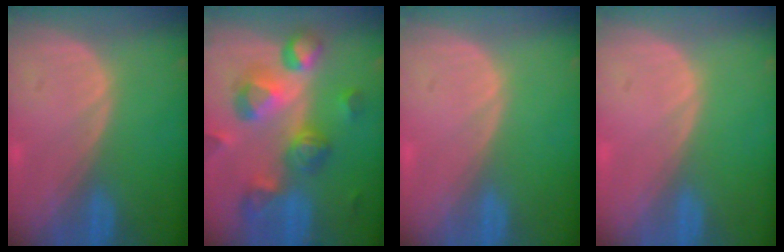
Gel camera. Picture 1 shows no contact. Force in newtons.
{"total": 10.7, "press": 9.6, "slide": 4.7}
{"total": 0.0}
{"total": 0.6, "press": 0.1, "slide": 0.6}